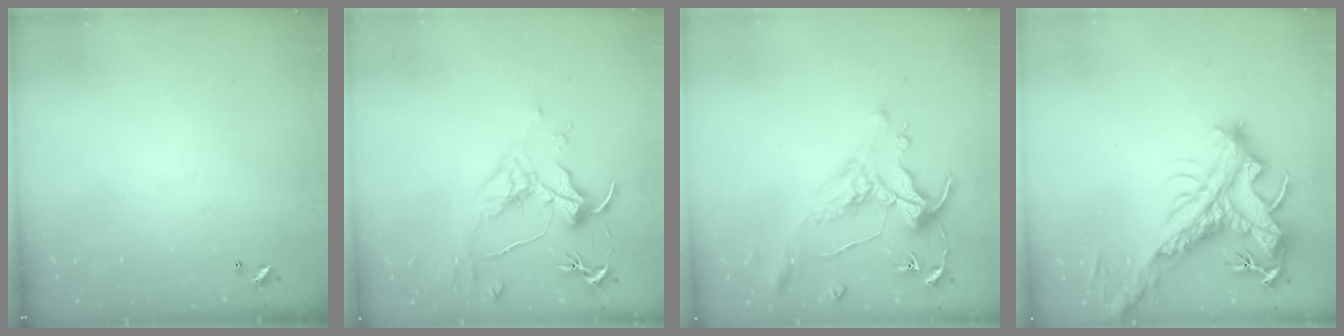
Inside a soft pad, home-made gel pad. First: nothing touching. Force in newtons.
{"total": 1.6, "press": 1.4, "slide": 0.7}
{"total": 0.9, "press": 0.2, "slide": 0.9}
{"total": 9.3, "press": 9.1, "slide": 2.0}